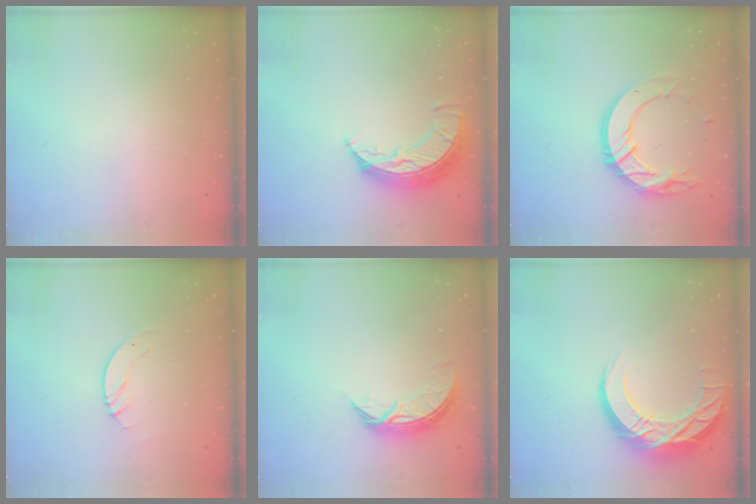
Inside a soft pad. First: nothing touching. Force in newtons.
{"total": 8.4, "press": 8.4, "slide": 0.7}
{"total": 15.8, "press": 15.7, "slide": 1.2}
{"total": 3.1, "press": 3.1, "slide": 0.3}
{"total": 7.6, "press": 7.6, "slide": 0.5}
{"total": 15.9, "press": 15.9, "slide": 1.2}